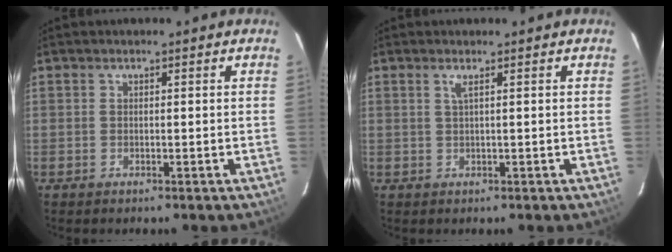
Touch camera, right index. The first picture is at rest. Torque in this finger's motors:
{"motor_torque": [0.10, 0.05, 0.07, 0.01]}